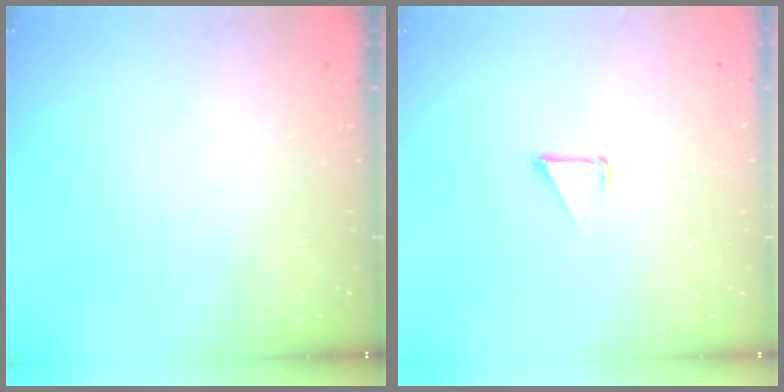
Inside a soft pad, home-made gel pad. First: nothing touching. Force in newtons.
{"total": 2.3, "press": 2.3, "slide": 0.1}